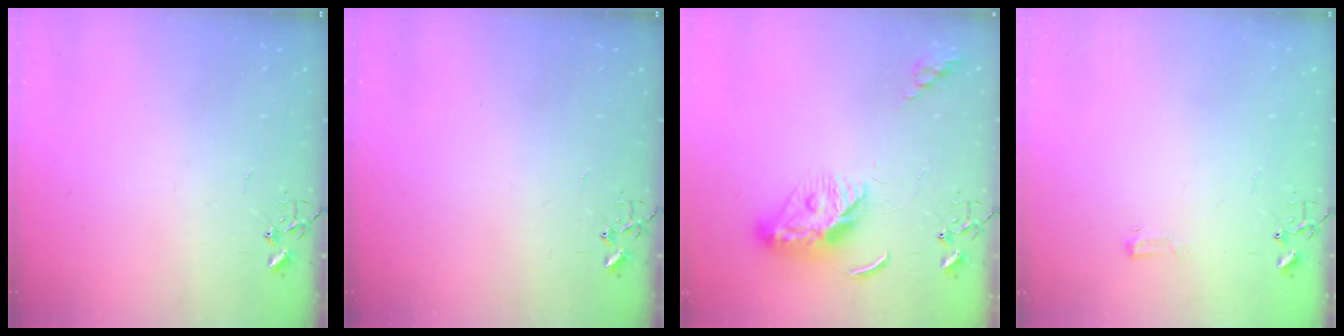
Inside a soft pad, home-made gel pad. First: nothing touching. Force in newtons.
{"total": 0.0}
{"total": 9.5, "press": 9.5, "slide": 0.5}
{"total": 4.1, "press": 4.1, "slide": 0.6}